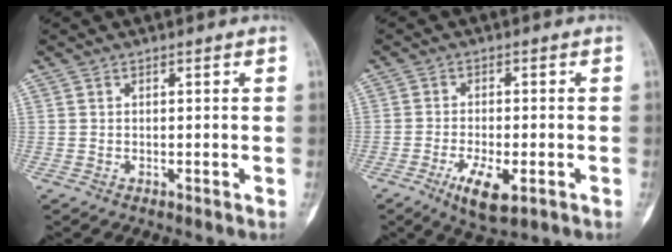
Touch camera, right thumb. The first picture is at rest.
{"total": 7.4, "force": [-3.1, 2.7, 6.1], "torque": [-0.107, -0.005, -0.048]}